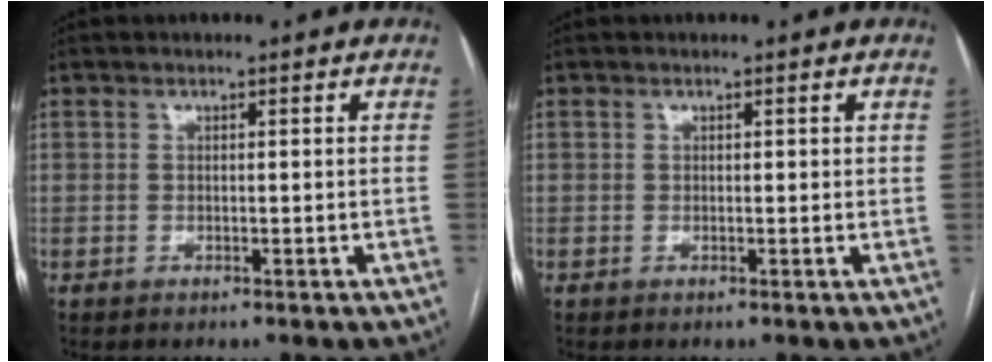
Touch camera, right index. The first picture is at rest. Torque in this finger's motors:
{"motor_torque": [-0.16, 0.20, -0.03, -0.01]}